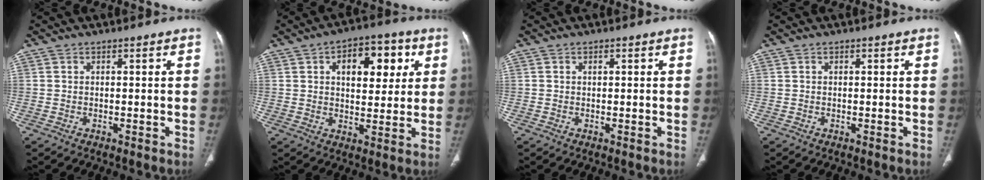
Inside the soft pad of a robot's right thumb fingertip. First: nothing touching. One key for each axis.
{"total": 12.2, "fx": 4.0, "fy": 6.9, "fz": 9.2, "tx": -0.085, "ty": 0.000, "tz": 0.055}
{"total": 0.6, "fx": 0.2, "fy": 0.4, "fz": 0.4, "tx": -0.005, "ty": 0.000, "tz": 0.004}
{"total": 0.0}